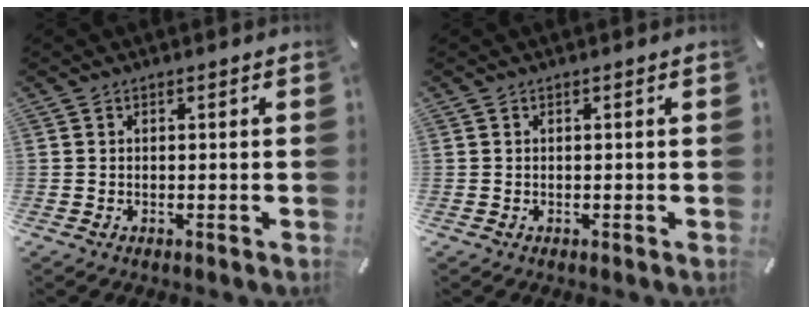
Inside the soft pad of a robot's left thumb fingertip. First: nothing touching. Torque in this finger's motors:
{"motor_torque": [0.00, 0.00, 0.00, 0.00, 0.00]}